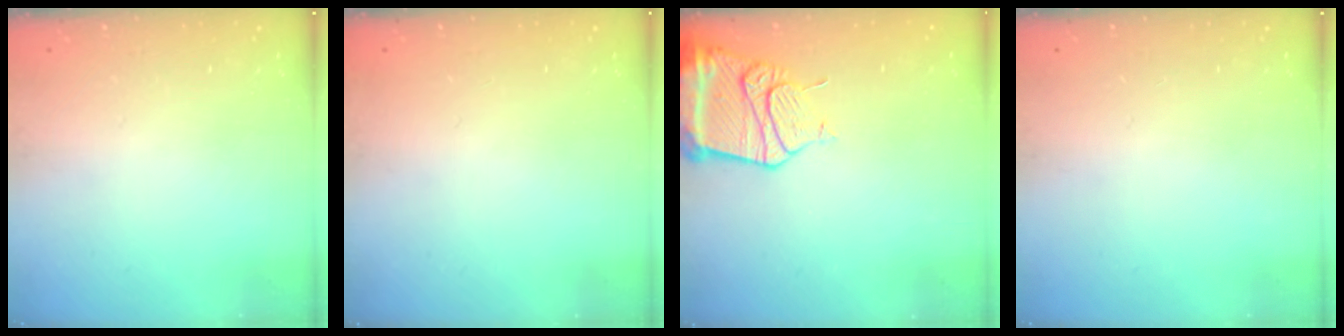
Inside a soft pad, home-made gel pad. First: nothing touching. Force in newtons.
{"total": 2.8, "press": 2.2, "slide": 1.7}
{"total": 14.5, "press": 14.4, "slide": 1.7}
{"total": 0.0}